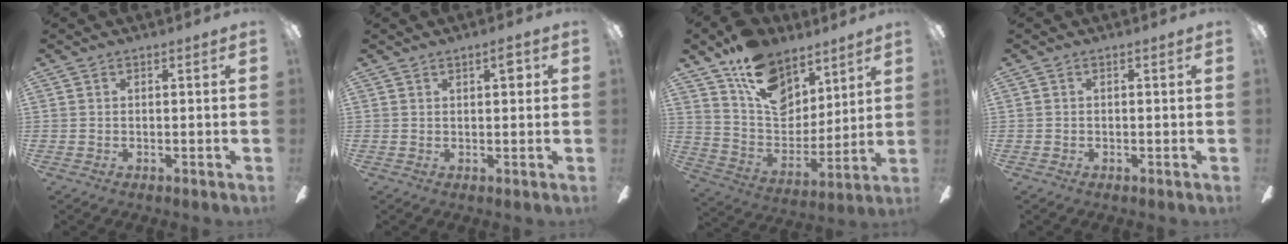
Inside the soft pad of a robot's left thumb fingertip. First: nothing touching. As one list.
[{"total": 3.2, "force": [1.5, 1.1, 2.6], "torque": [-0.031, -0.005, 0.019]}, {"total": 17.2, "force": [10.9, 10.7, 7.9], "torque": [-0.139, -0.061, 0.208]}, {"total": 0.0}]